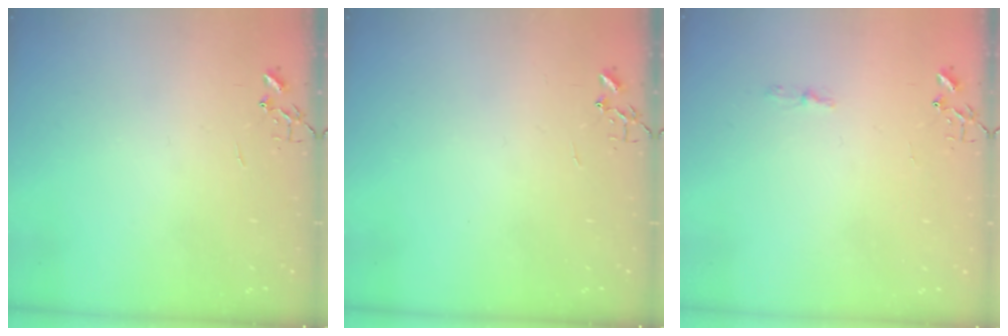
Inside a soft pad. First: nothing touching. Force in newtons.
{"total": 0.0}
{"total": 3.7, "press": 3.7, "slide": 0.5}